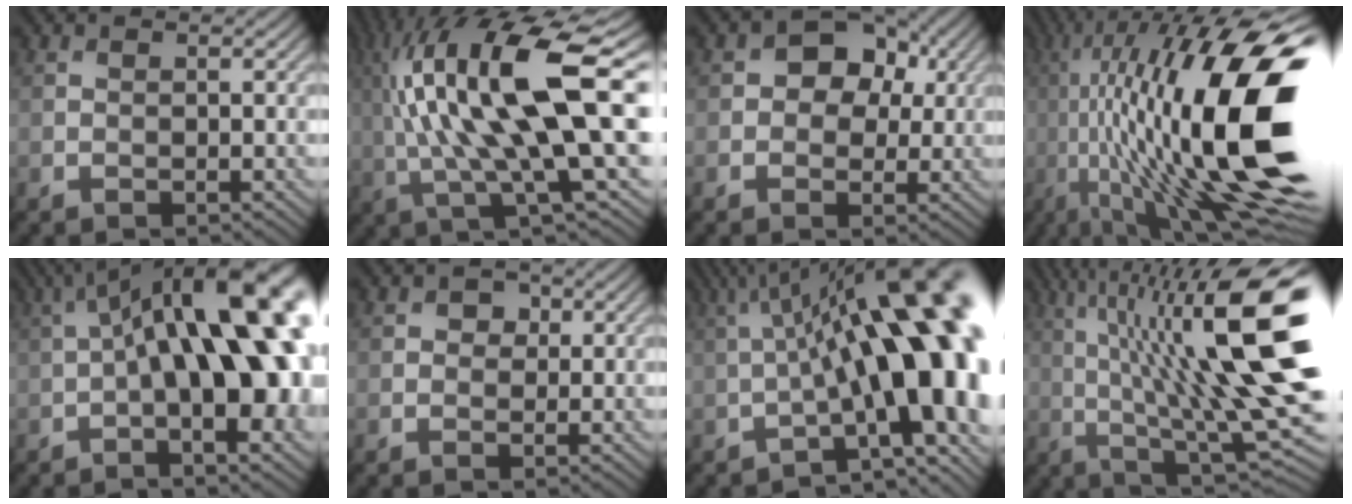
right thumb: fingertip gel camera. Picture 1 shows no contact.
{"total": 18.2, "force": [3.4, 5.6, 17.0], "torque": [-0.333, 0.023, 0.069]}
{"total": 5.6, "force": [1.3, 4.4, 3.2], "torque": [-0.039, 0.002, 0.008]}
{"total": 21.7, "force": [0.2, 7.0, 20.6], "torque": [-0.368, 0.019, 0.011]}
{"total": 19.5, "force": [1.4, 7.3, 18.0], "torque": [-0.261, 0.045, 0.015]}
{"total": 1.4, "force": [0.6, 1.3, 0.2], "torque": [-0.002, -0.003, 0.006]}
{"total": 18.7, "force": [-0.8, 5.0, 18.0], "torque": [-0.233, 0.026, -0.006]}
{"total": 18.3, "force": [4.0, 4.8, 17.2], "torque": [-0.292, 0.023, 0.087]}